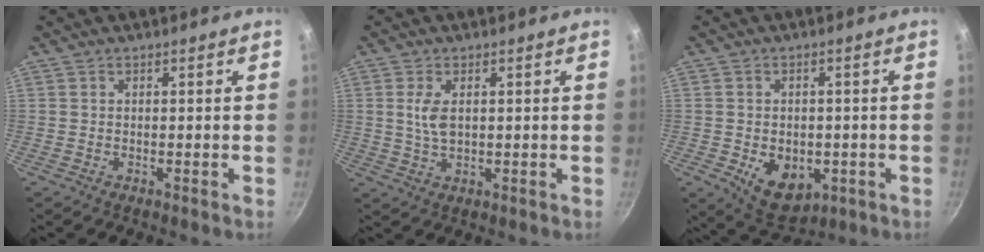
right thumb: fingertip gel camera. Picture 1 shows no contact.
{"total": 4.5, "force": [0.9, 2.4, 3.7], "torque": [-0.071, -0.006, 0.020]}
{"total": 9.7, "force": [-2.5, 6.8, 6.4], "torque": [-0.068, -0.006, -0.018]}